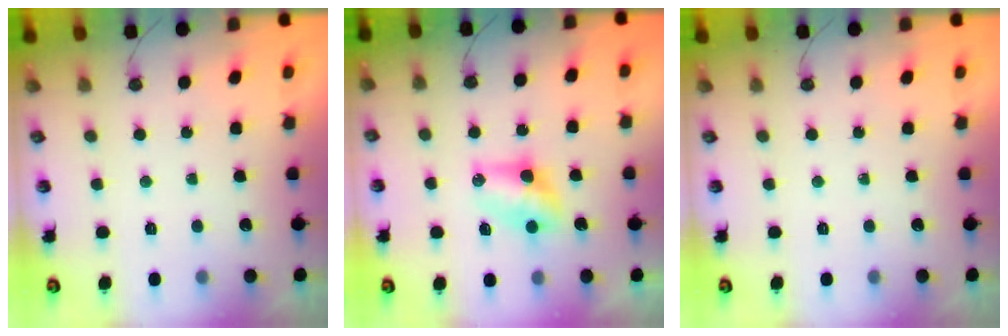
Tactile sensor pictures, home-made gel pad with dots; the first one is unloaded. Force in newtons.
{"total": 7.8, "press": 6.6, "slide": 4.2}
{"total": 0.0}